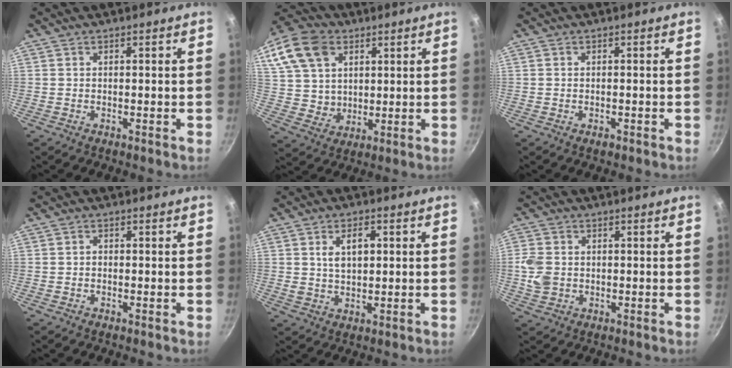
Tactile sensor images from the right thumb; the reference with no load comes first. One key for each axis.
{"total": 20.1, "fx": 8.5, "fy": 15.0, "fz": 10.2, "tx": -0.219, "ty": 0.012, "tz": 0.164}
{"total": 1.1, "fx": -0.6, "fy": 0.6, "fz": 0.7, "tx": -0.012, "ty": 0.001, "tz": -0.009}
{"total": 0.8, "fx": -0.4, "fy": 0.6, "fz": 0.3, "tx": -0.005, "ty": 0.003, "tz": -0.007}
{"total": 5.9, "fx": 1.4, "fy": 3.5, "fz": 4.5, "tx": -0.064, "ty": -0.002, "tz": 0.027}
{"total": 5.6, "fx": -0.3, "fy": 4.5, "fz": 3.2, "tx": -0.061, "ty": 0.004, "tz": -0.008}